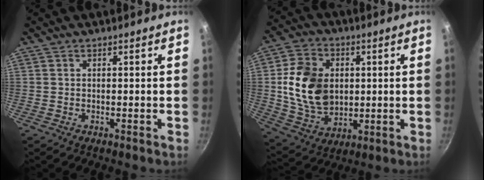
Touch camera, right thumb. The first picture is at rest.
{"total": 16.1, "force": [1.5, 12.0, 10.7], "torque": [-0.175, -0.001, 0.035]}